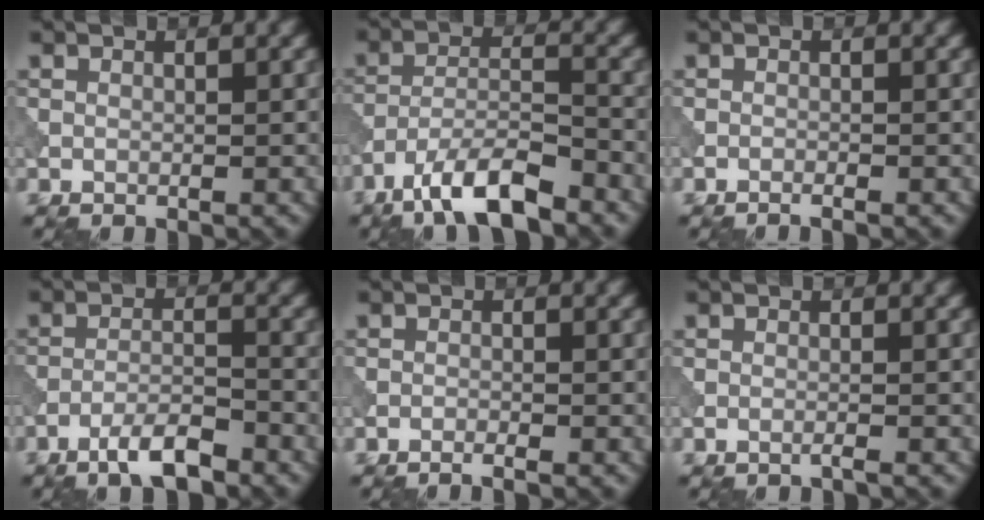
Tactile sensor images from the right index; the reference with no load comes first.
{"total": 7.2, "force": [-5.3, 1.9, 4.5], "torque": [-0.077, 0.003, -0.102]}
{"total": 0.8, "force": [-0.6, 0.0, 0.5], "torque": [-0.009, 0.001, -0.014]}
{"total": 3.9, "force": [-2.9, 0.7, 2.5], "torque": [-0.046, 0.006, -0.060]}
{"total": 1.1, "force": [-0.9, 0.0, 0.7], "torque": [-0.015, 0.002, -0.019]}
{"total": 0.9, "force": [-0.6, 0.0, 0.7], "torque": [-0.008, 0.003, -0.017]}